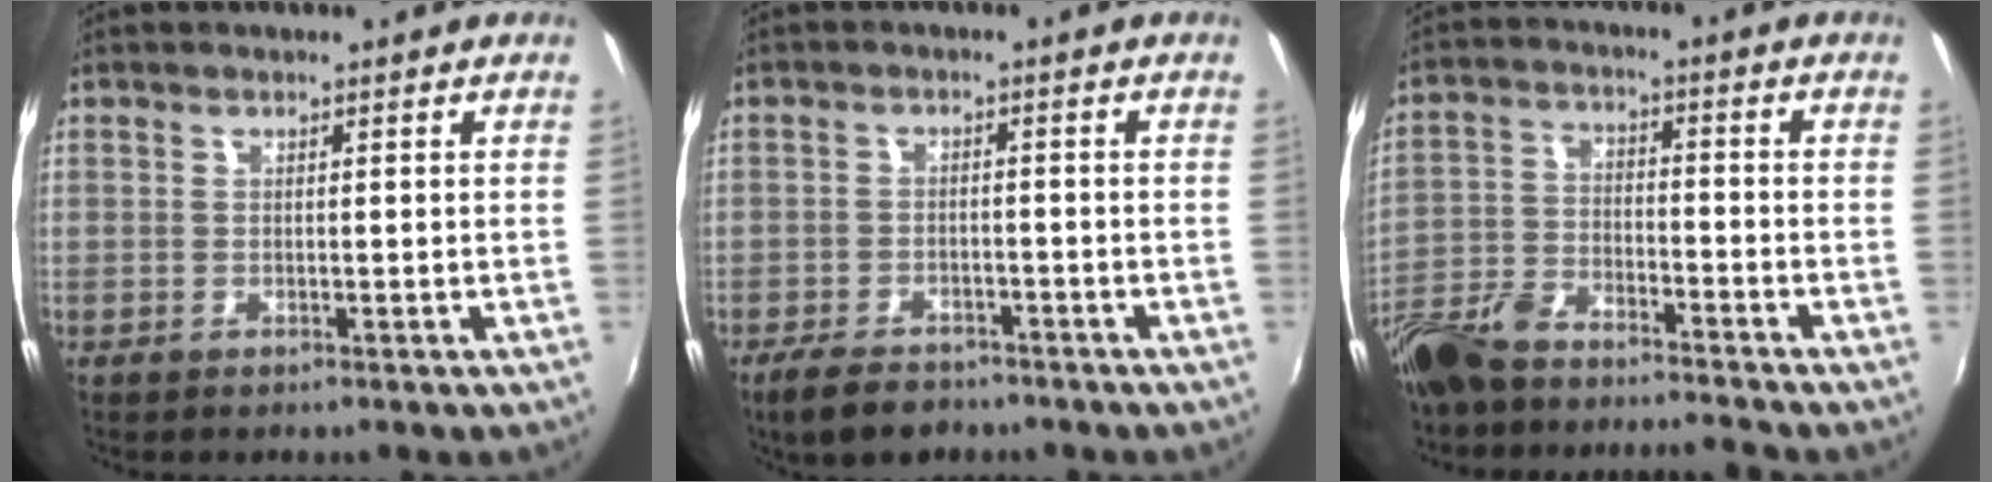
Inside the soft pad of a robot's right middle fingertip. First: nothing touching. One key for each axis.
{"total": 7.3, "fx": -5.6, "fy": 3.4, "fz": 3.2, "tx": -0.086, "ty": -0.007, "tz": -0.094}
{"total": 13.6, "fx": -12.1, "fy": 2.6, "fz": 5.6, "tx": -0.141, "ty": -0.015, "tz": -0.229}